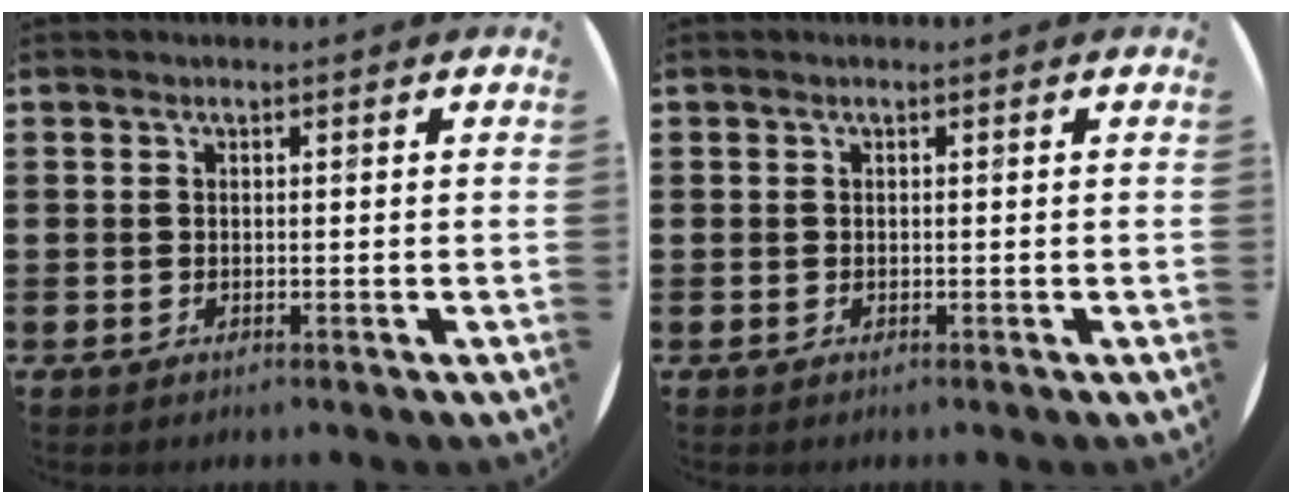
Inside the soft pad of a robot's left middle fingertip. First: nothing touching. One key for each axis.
{"total": 0.0}